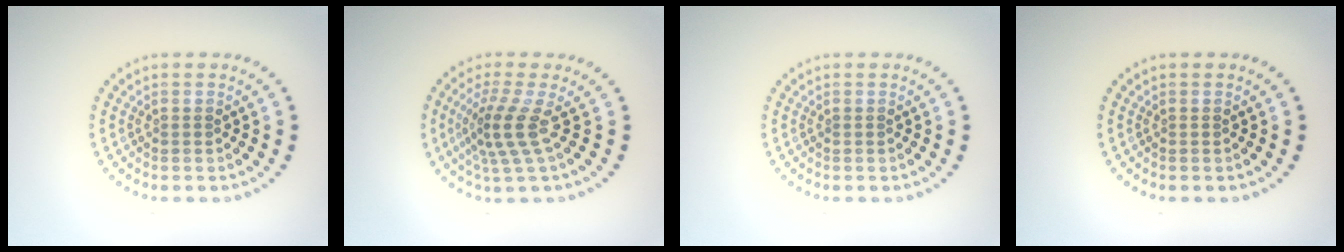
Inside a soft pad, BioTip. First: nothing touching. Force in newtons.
{"total": 3.4, "press": 2.3, "slide": 2.4}
{"total": 0.0}
{"total": 0.0}